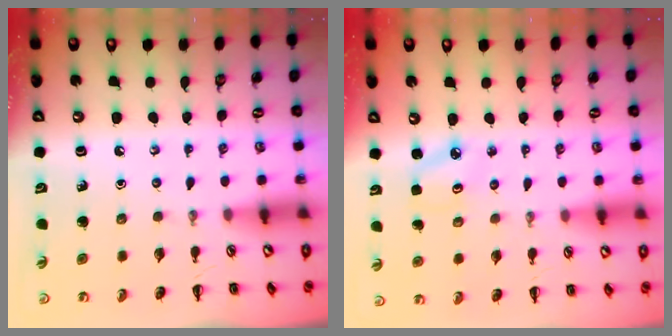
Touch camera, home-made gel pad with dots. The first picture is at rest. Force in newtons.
{"total": 2.5, "press": 2.4, "slide": 0.6}